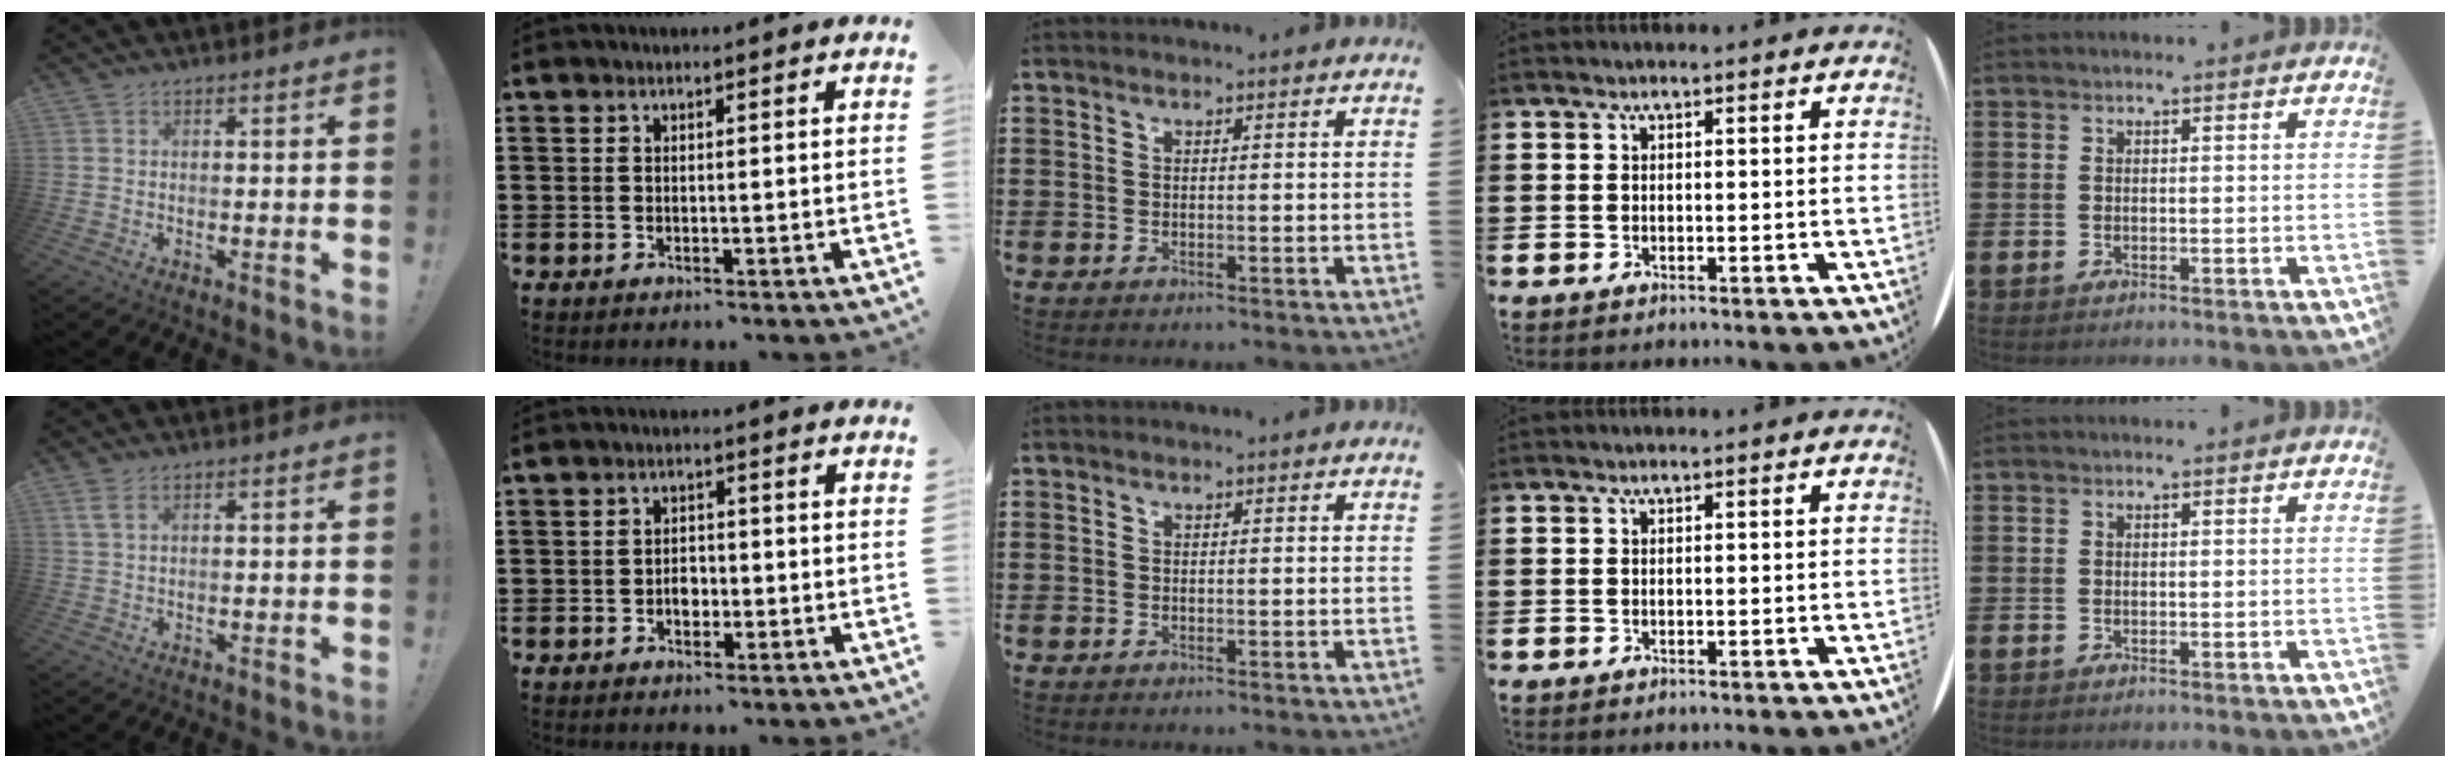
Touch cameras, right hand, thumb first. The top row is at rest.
{"thumb": {"total": 3.0, "force": [1.5, 1.2, 2.3], "torque": [-0.043, -0.001, 0.028]}, "index": {"total": 2.1, "force": [-0.8, 1.4, 1.3], "torque": [-0.027, 0.001, -0.015]}}